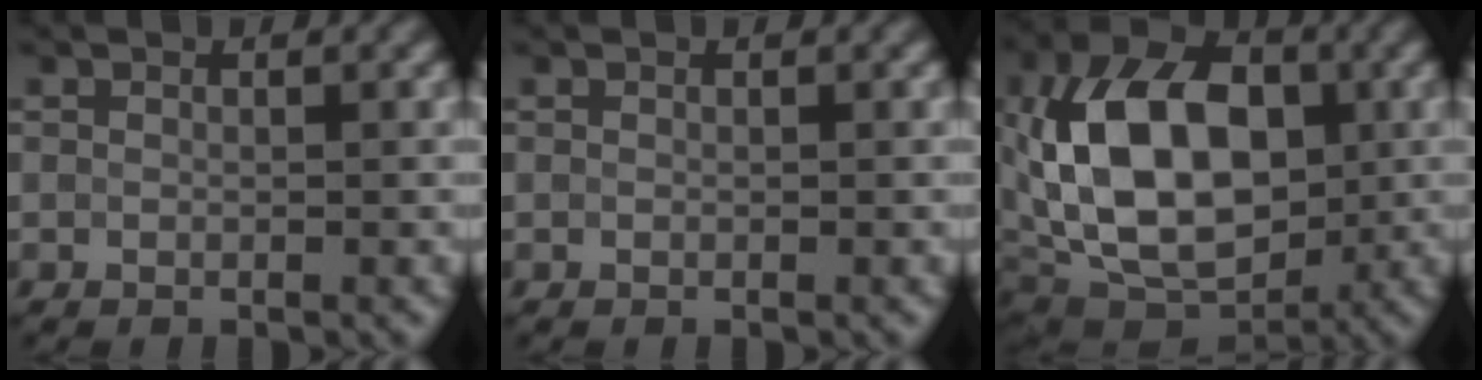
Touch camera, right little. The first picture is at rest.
{"total": 0.0}
{"total": 13.2, "force": [0.9, 8.7, 9.8], "torque": [-0.182, 0.014, 0.014]}